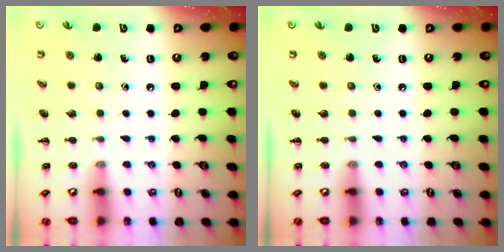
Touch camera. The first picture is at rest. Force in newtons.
{"total": 0.0}